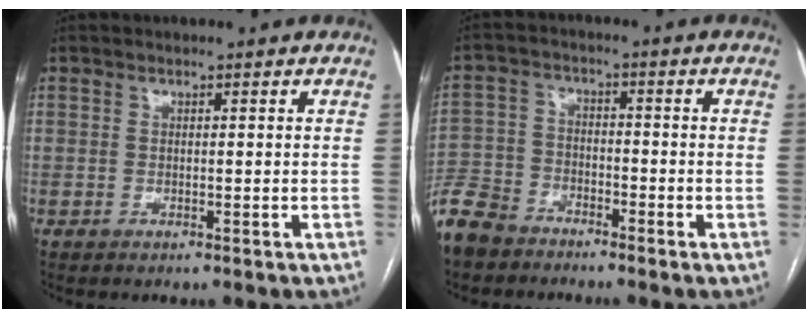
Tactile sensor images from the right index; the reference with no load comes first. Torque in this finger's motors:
{"motor_torque": [0.56, -0.55, -0.23, -0.21]}